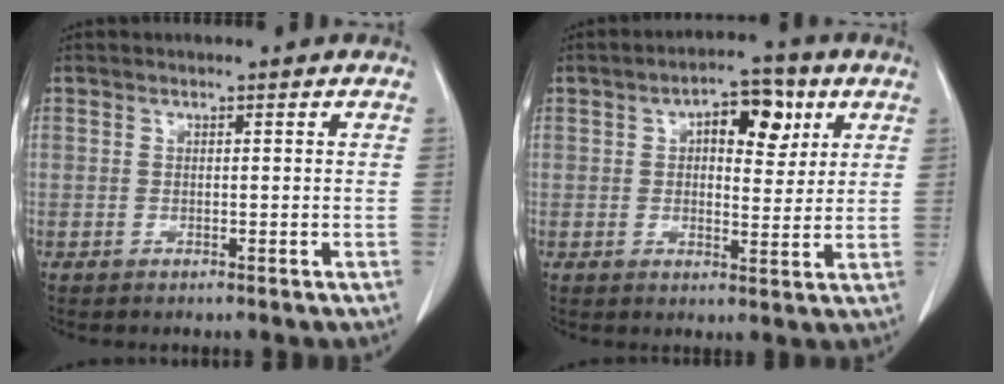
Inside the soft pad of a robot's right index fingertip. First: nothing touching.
{"total": 7.9, "force": [3.0, 3.7, 6.3], "torque": [-0.086, 0.019, 0.042]}